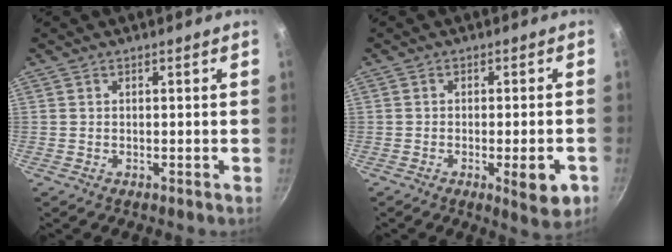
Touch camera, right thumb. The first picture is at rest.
{"total": 7.2, "force": [-2.8, 1.8, 6.4], "torque": [-0.070, 0.002, -0.034]}